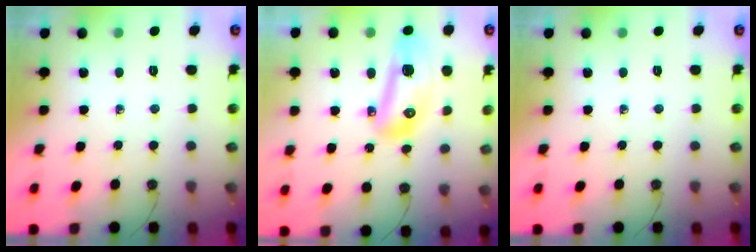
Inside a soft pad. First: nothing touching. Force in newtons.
{"total": 14.6, "press": 14.5, "slide": 1.7}
{"total": 0.0}